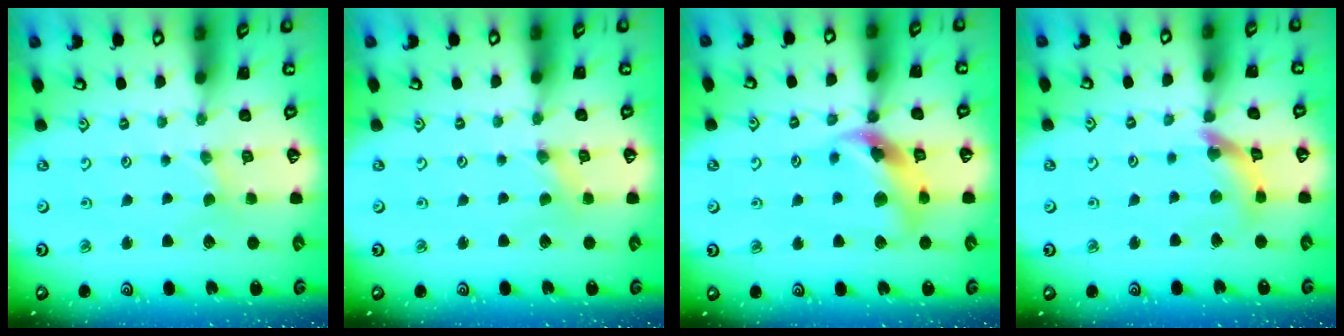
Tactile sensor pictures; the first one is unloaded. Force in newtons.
{"total": 0.0}
{"total": 11.7, "press": 11.6, "slide": 1.5}
{"total": 10.3, "press": 10.2, "slide": 1.1}